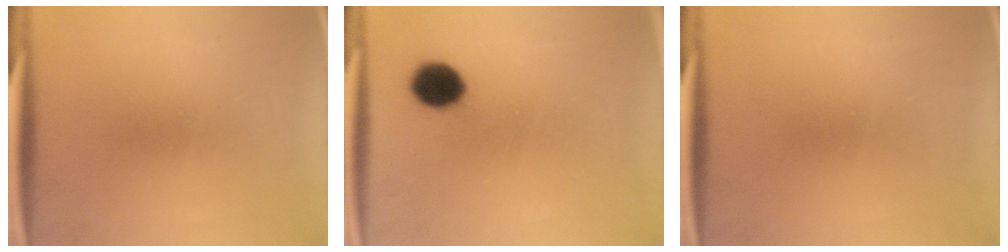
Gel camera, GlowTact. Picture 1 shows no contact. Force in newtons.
{"total": 6.8}
{"total": 0.0}